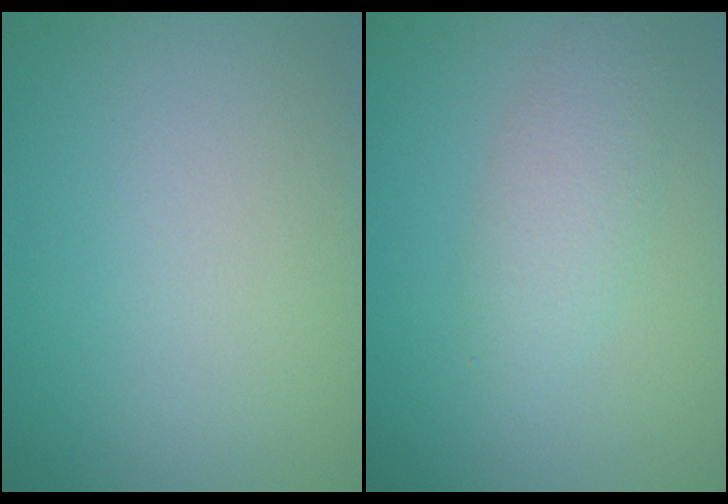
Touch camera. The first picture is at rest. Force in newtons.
{"total": 2.7, "press": 2.7, "slide": 0.1}